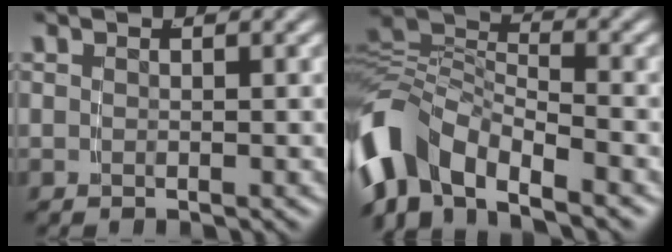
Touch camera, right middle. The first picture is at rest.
{"total": 8.9, "force": [-4.1, 6.0, 5.1], "torque": [-0.133, -0.030, -0.067]}